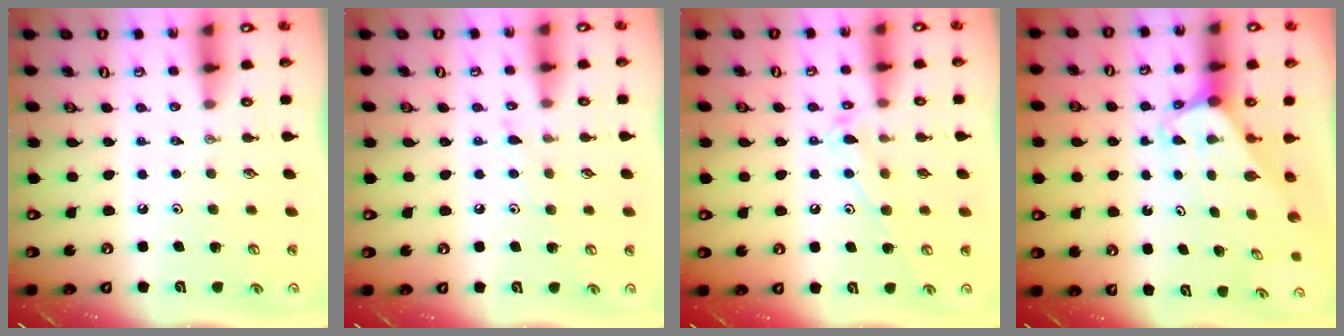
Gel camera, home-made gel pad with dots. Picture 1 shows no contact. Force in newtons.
{"total": 5.3, "press": 5.2, "slide": 0.7}
{"total": 10.5, "press": 10.5, "slide": 0.6}
{"total": 2.0, "press": 2.0, "slide": 0.1}